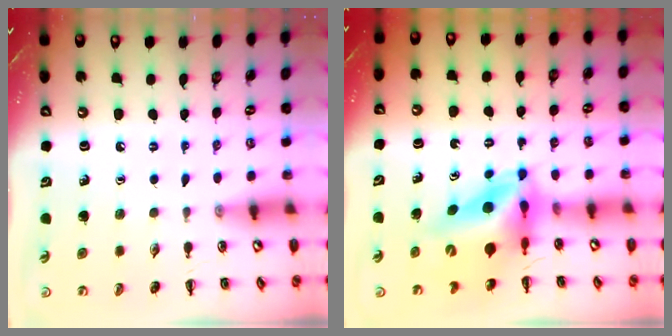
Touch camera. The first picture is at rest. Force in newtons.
{"total": 10.0, "press": 9.5, "slide": 3.2}